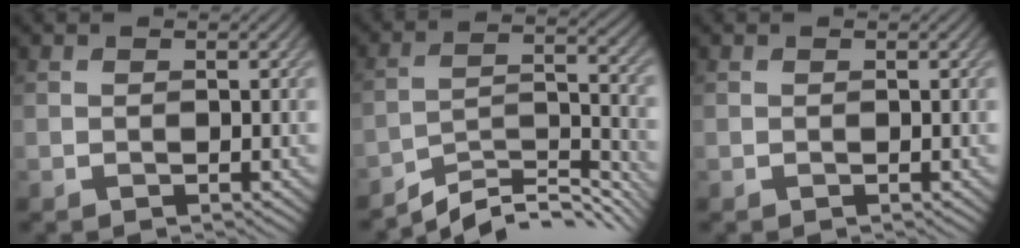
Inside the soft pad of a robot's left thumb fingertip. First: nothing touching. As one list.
[{"total": 9.8, "force": [-8.4, 2.0, 4.6], "torque": [-0.077, 0.002, -0.143]}, {"total": 0.0}]